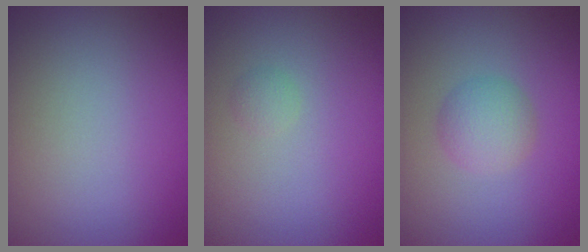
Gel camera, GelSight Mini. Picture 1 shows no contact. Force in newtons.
{"total": 0.7, "press": 0.7, "slide": 0.0}
{"total": 2.5, "press": 2.5, "slide": 0.1}